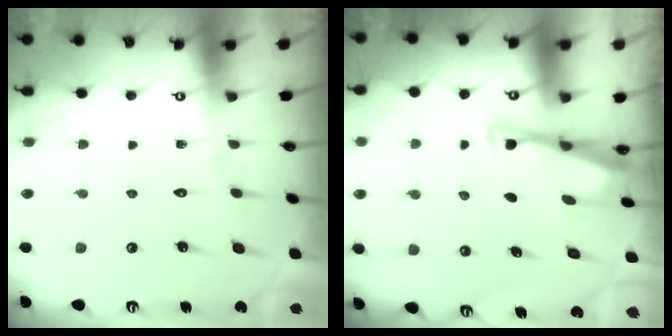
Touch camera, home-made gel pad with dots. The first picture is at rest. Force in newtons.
{"total": 3.1, "press": 3.1, "slide": 0.5}